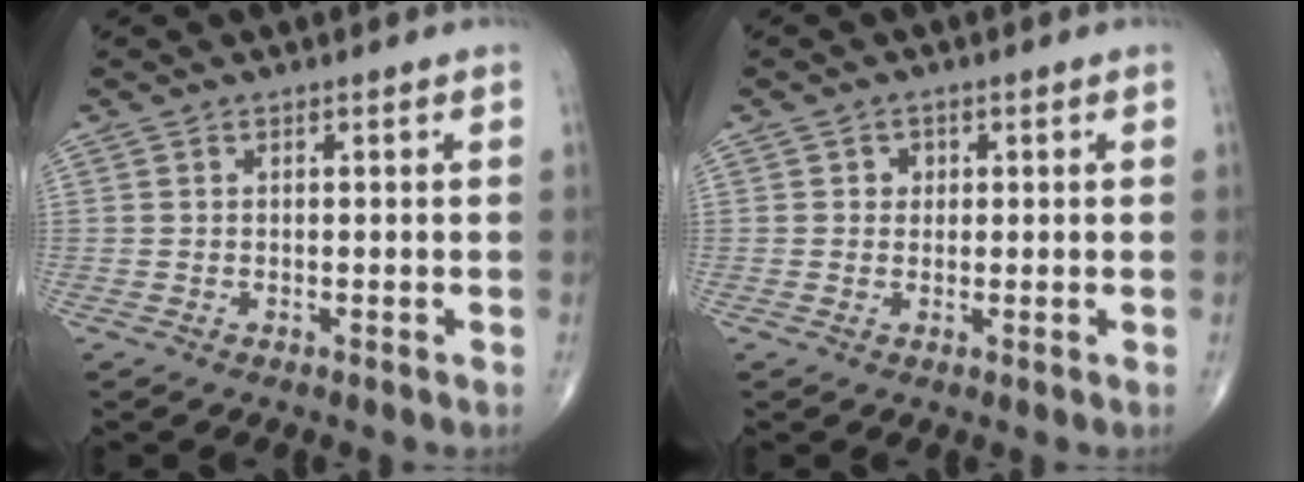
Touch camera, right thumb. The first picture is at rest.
{"total": 1.8, "force": [0.4, 1.6, 0.6], "torque": [0.003, 0.001, 0.002]}